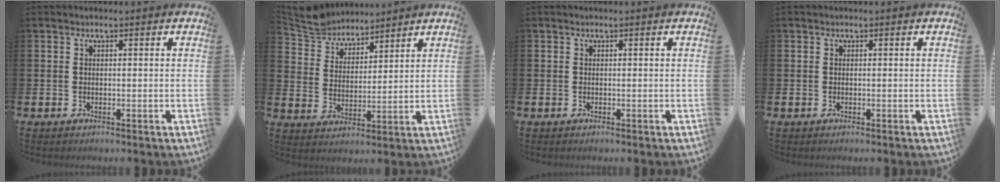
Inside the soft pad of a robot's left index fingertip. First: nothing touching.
{"total": 6.4, "force": [6.2, 1.4, 0.5], "torque": [-0.040, -0.035, 0.114]}
{"total": 0.0}
{"total": 0.0}